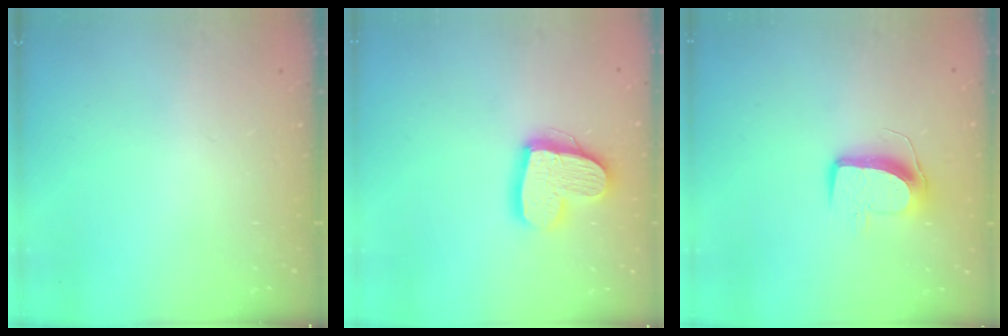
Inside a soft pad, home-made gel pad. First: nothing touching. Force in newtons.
{"total": 16.0, "press": 16.0, "slide": 1.5}
{"total": 9.8, "press": 9.8, "slide": 0.4}